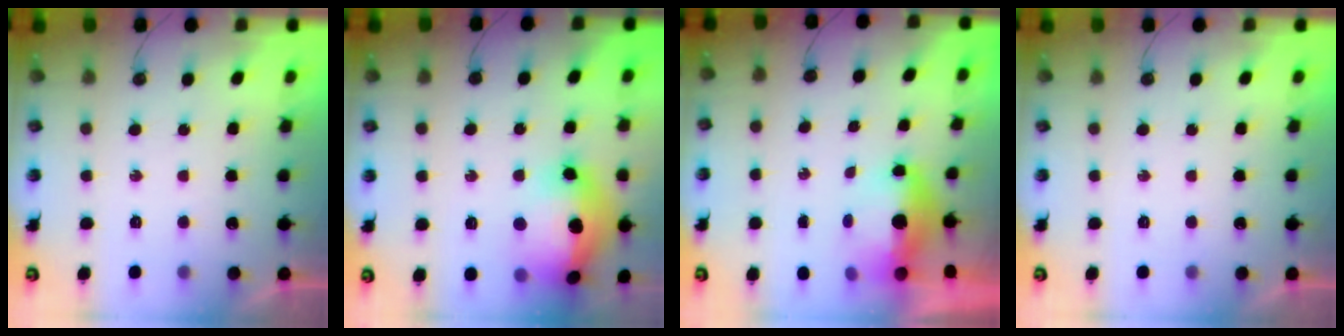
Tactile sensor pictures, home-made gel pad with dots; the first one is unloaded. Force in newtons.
{"total": 22.6, "press": 21.5, "slide": 7.1}
{"total": 13.3, "press": 8.1, "slide": 10.5}
{"total": 0.0}